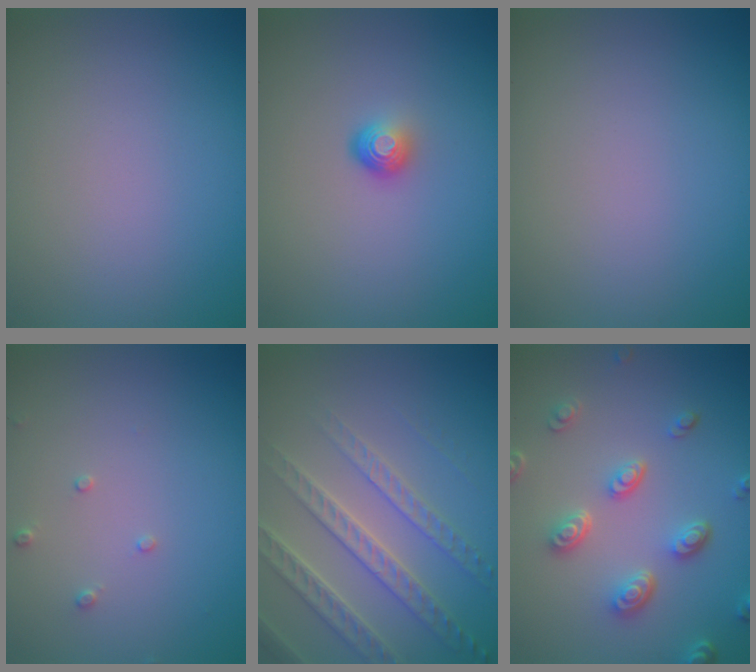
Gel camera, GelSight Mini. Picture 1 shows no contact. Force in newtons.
{"total": 1.6, "press": 1.0, "slide": 1.3}
{"total": 0.0}
{"total": 0.8, "press": 0.8, "slide": 0.2}
{"total": 4.0, "press": 4.0, "slide": 0.6}
{"total": 4.2, "press": 3.4, "slide": 2.5}